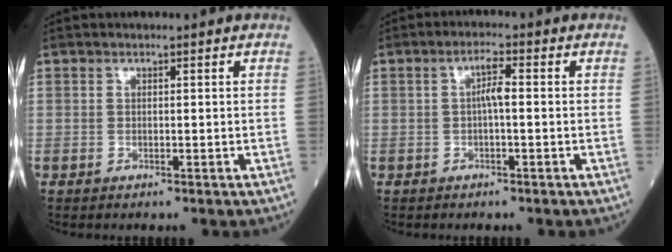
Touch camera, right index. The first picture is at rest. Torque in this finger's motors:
{"motor_torque": [0.75, 0.14, 0.41, 0.10]}